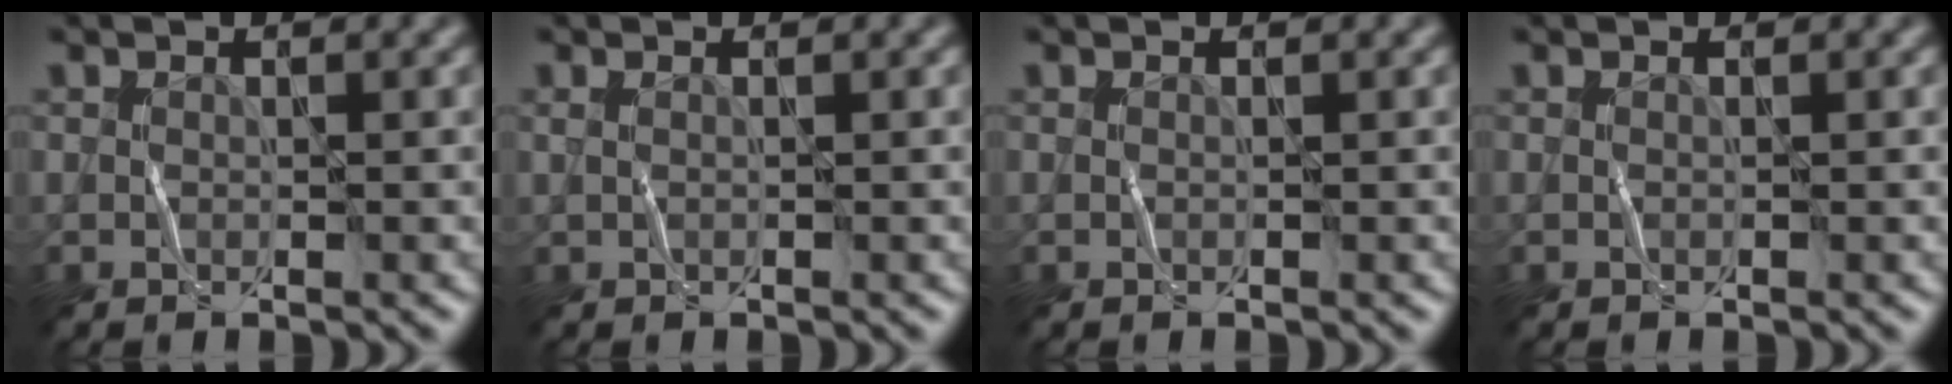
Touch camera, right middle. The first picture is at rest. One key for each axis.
{"total": 0.0}
{"total": 0.0}
{"total": 0.0}